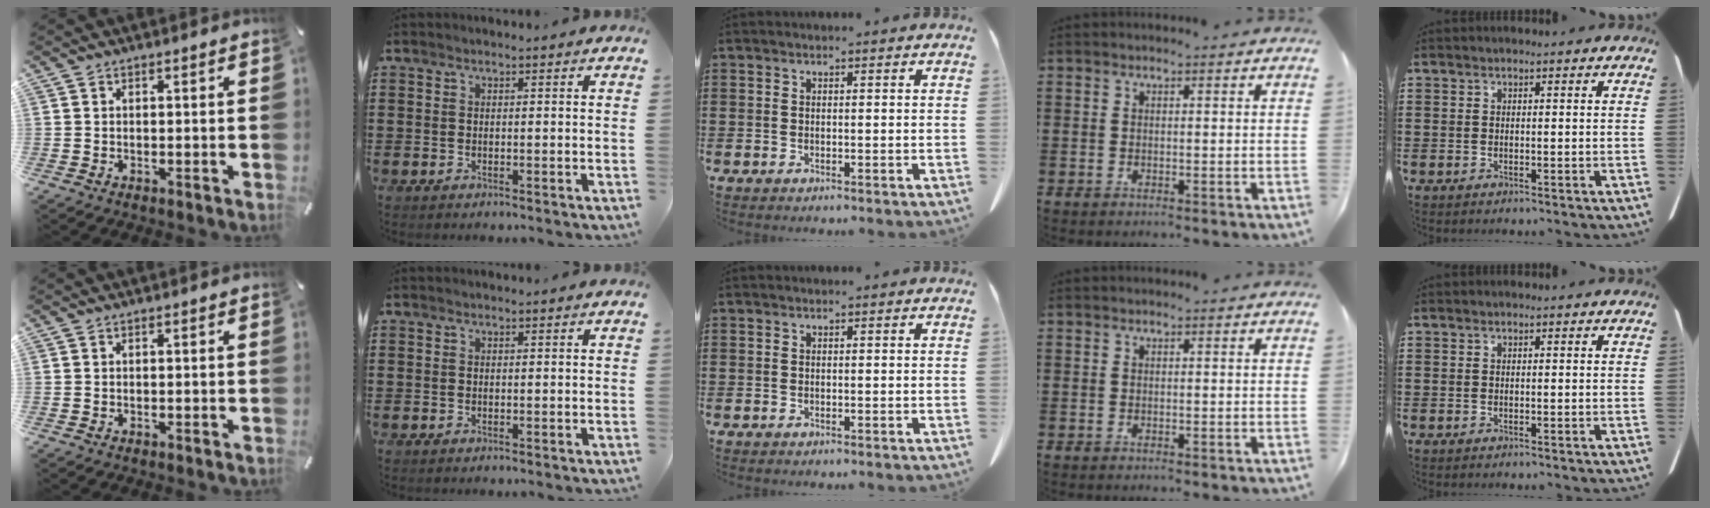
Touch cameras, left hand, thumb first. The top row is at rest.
{}